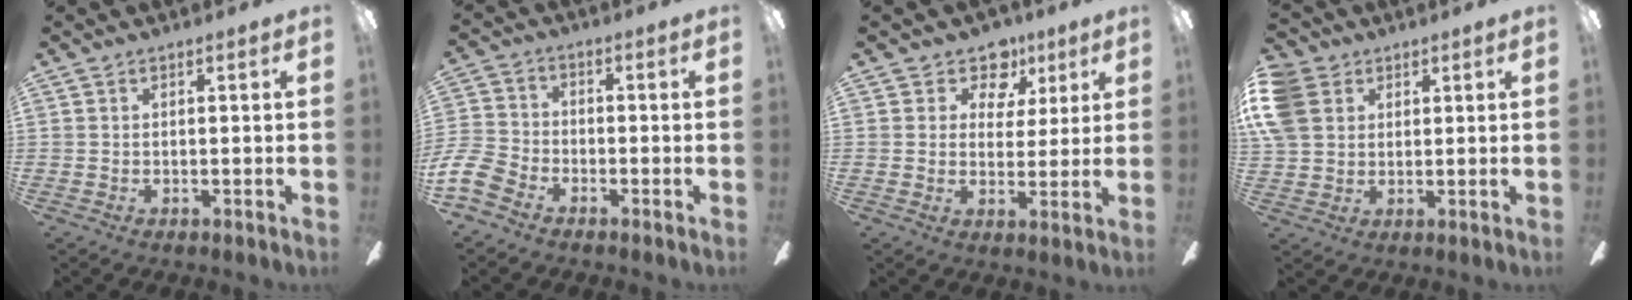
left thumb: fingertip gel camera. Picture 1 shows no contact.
{"total": 8.2, "force": [-4.9, 5.3, 3.9], "torque": [-0.098, 0.025, -0.094]}
{"total": 9.3, "force": [5.5, 6.8, 3.3], "torque": [-0.045, -0.032, 0.101]}
{"total": 9.4, "force": [3.2, 7.7, 4.4], "torque": [-0.111, 0.011, 0.064]}